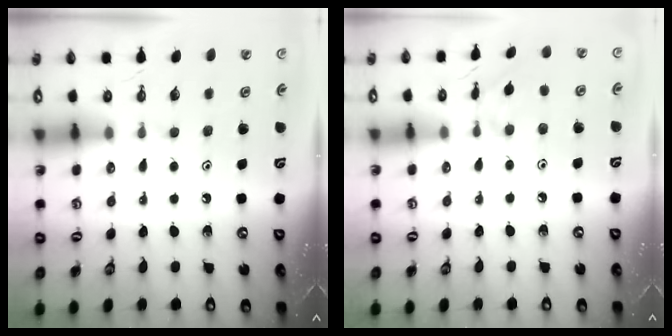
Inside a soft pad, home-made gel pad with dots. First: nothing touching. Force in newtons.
{"total": 2.6, "press": 2.6, "slide": 0.6}